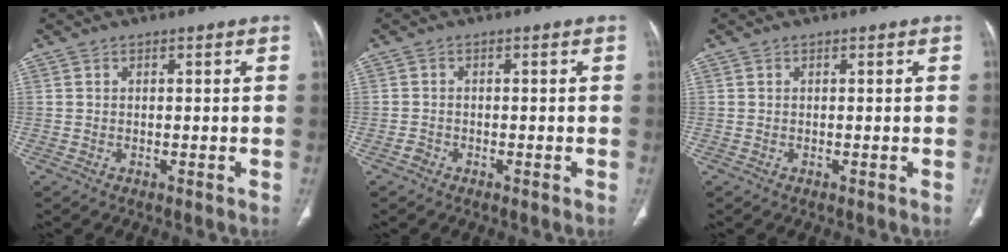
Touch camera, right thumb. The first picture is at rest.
{"total": 1.0, "force": [-0.8, 0.6, 0.3], "torque": [-0.005, 0.002, -0.021]}
{"total": 0.0}